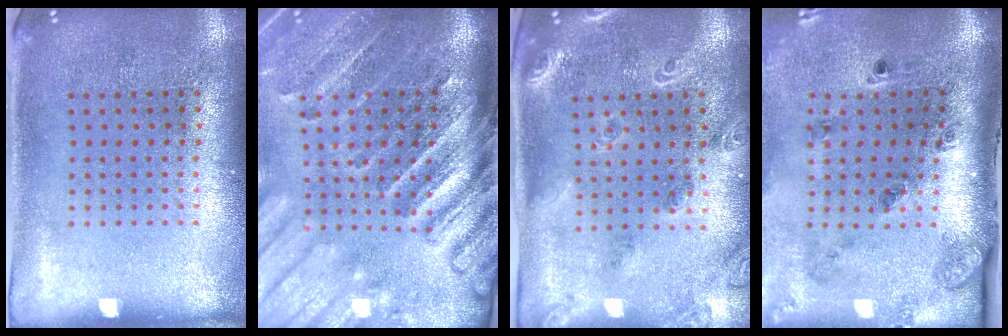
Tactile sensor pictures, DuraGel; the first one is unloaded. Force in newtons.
{"total": 4.3, "press": 3.4, "slide": 2.7}
{"total": 1.8, "press": 1.7, "slide": 0.8}
{"total": 2.0, "press": 1.6, "slide": 1.3}